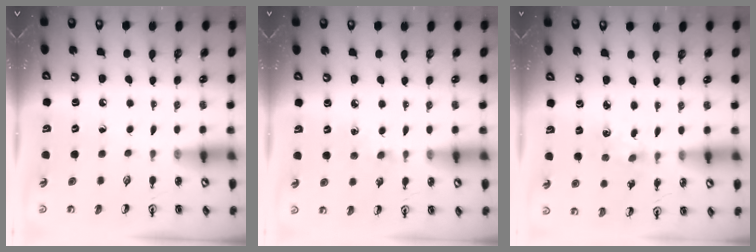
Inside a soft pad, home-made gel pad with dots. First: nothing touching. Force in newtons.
{"total": 3.4, "press": 3.4, "slide": 0.5}
{"total": 2.9, "press": 2.9, "slide": 0.4}